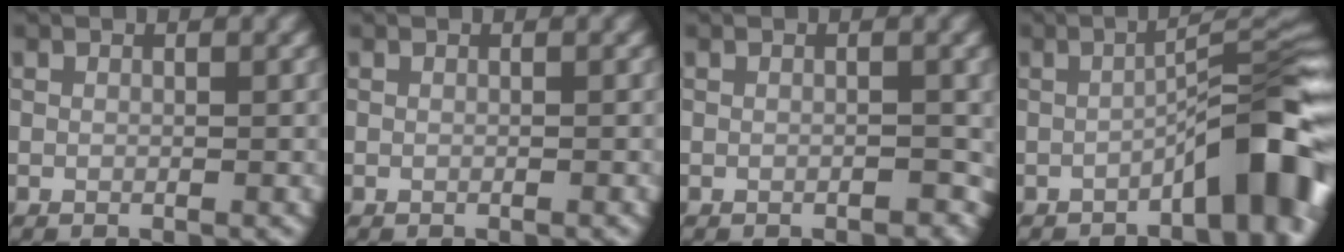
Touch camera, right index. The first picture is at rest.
{"total": 0.0}
{"total": 1.1, "force": [-0.4, 0.7, 0.8], "torque": [-0.010, -0.003, -0.004]}
{"total": 7.7, "force": [-3.3, 1.6, 6.8], "torque": [-0.085, 0.027, -0.054]}